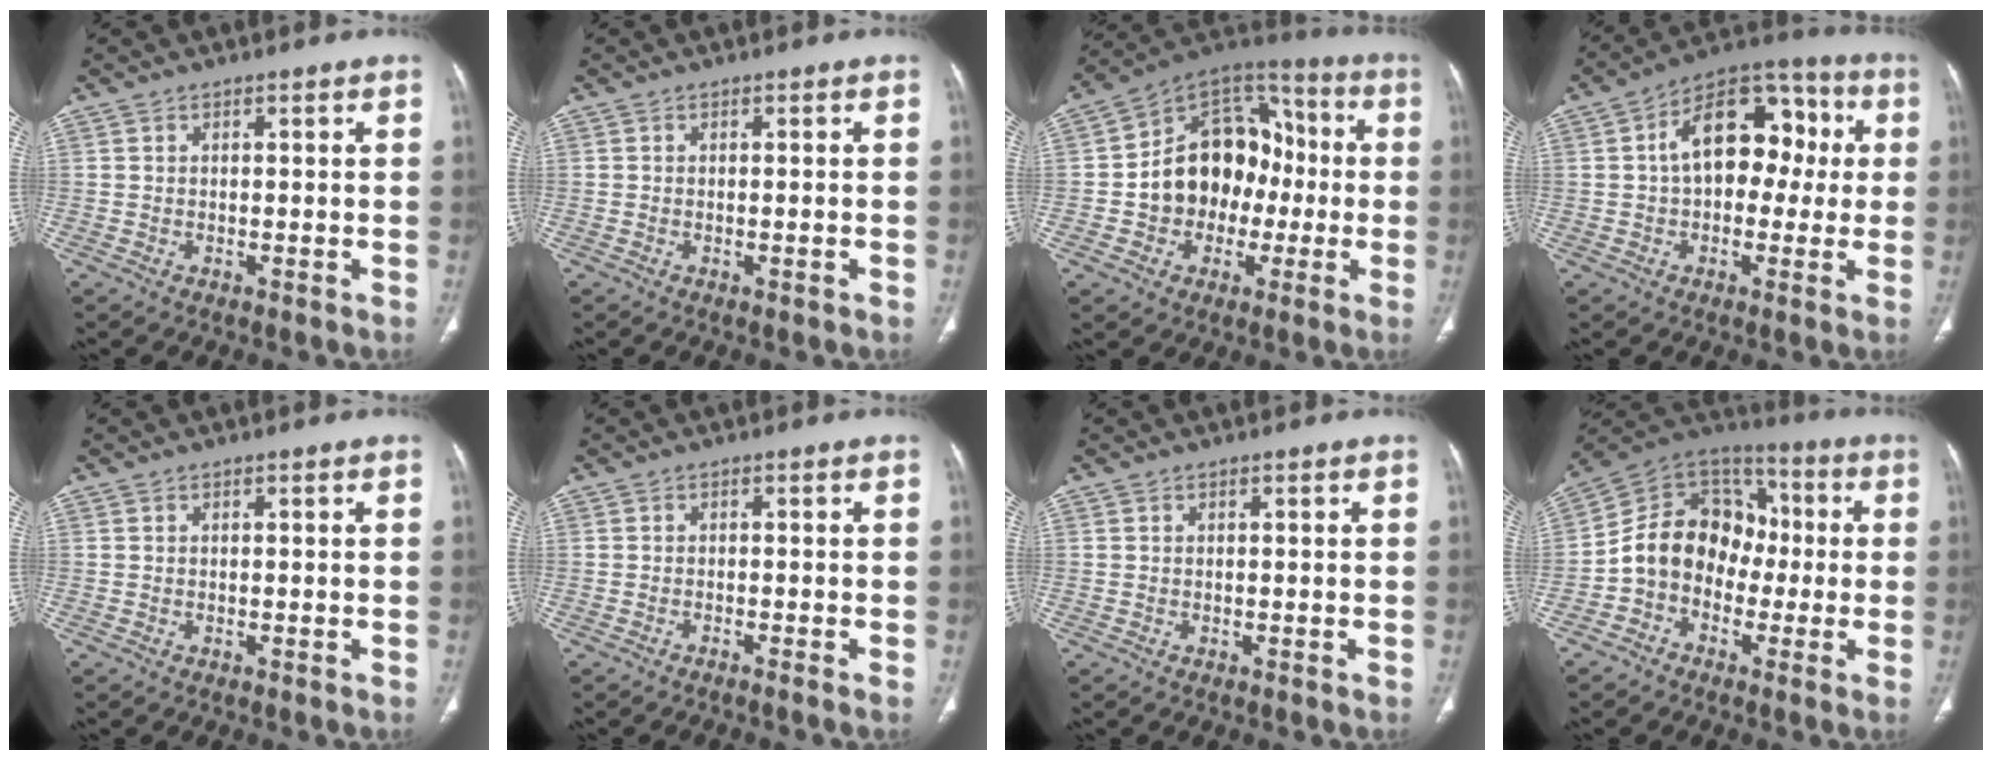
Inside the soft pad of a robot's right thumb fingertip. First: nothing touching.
{"total": 0.5, "force": [0.3, 0.3, -0.3], "torque": [0.003, 0.000, 0.007]}
{"total": 17.2, "force": [-1.5, 14.1, 9.8], "torque": [-0.100, 0.047, -0.027]}
{"total": 15.6, "force": [1.7, 10.1, 11.7], "torque": [-0.135, 0.048, 0.013]}
{"total": 0.0}
{"total": 6.1, "force": [-5.4, -2.0, 2.1], "torque": [-0.068, 0.041, -0.101]}
{"total": 0.0}
{"total": 13.6, "force": [-1.6, 11.6, 7.0], "torque": [-0.084, 0.052, -0.044]}